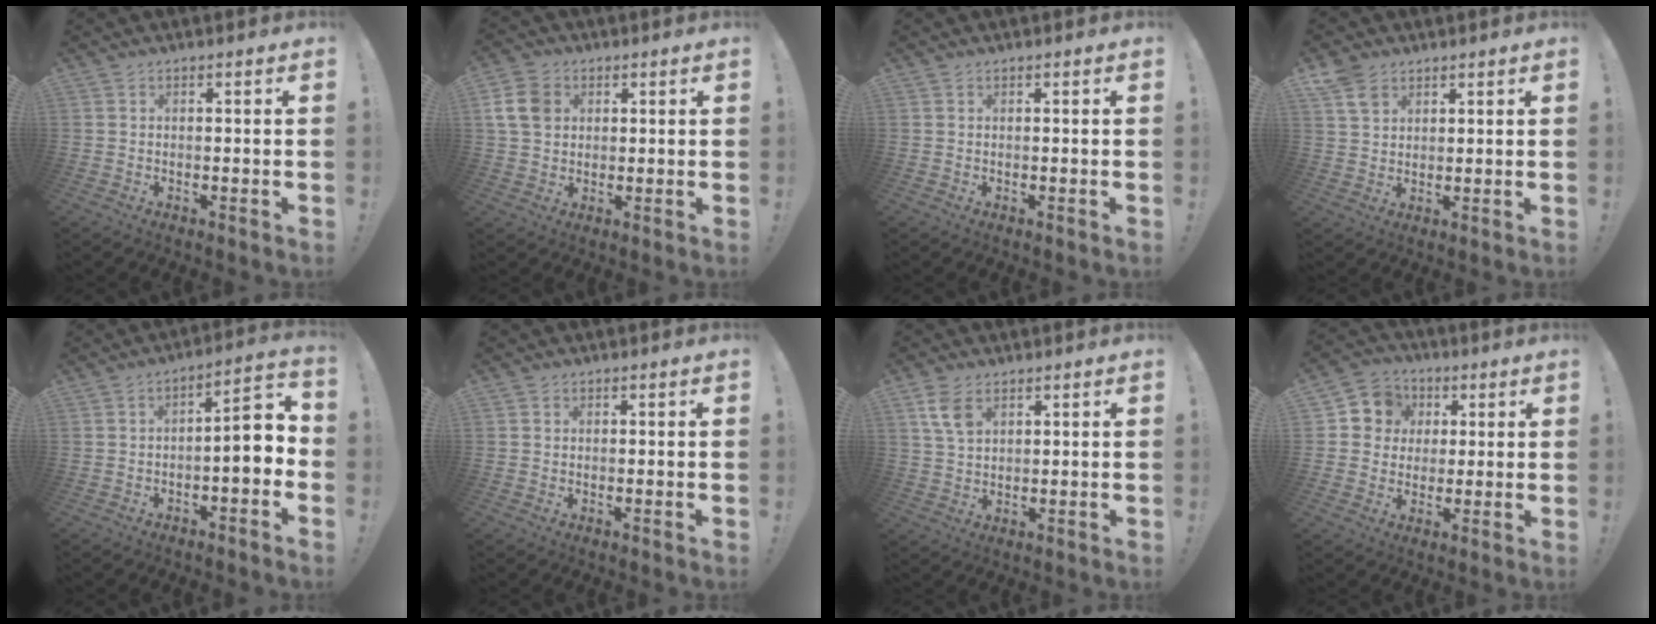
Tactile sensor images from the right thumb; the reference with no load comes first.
{"total": 9.9, "force": [2.6, 7.7, 5.6], "torque": [-0.108, -0.001, 0.053]}
{"total": 0.0}
{"total": 6.5, "force": [4.2, 4.2, 2.7], "torque": [-0.043, -0.017, 0.081]}
{"total": 7.4, "force": [-1.7, 1.9, 7.0], "torque": [-0.097, -0.002, -0.033]}
{"total": 0.7, "force": [0.1, 0.6, 0.0], "torque": [0.008, -0.002, 0.001]}
{"total": 6.4, "force": [3.1, 3.8, 4.1], "torque": [-0.075, -0.006, 0.061]}
{"total": 8.9, "force": [1.3, 8.5, 2.3], "torque": [-0.030, 0.005, 0.031]}